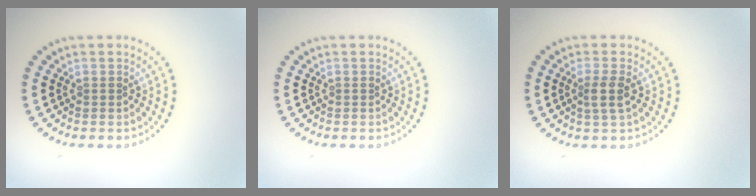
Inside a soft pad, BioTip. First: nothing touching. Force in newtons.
{"total": 0.0}
{"total": 1.9, "press": 1.6, "slide": 1.0}